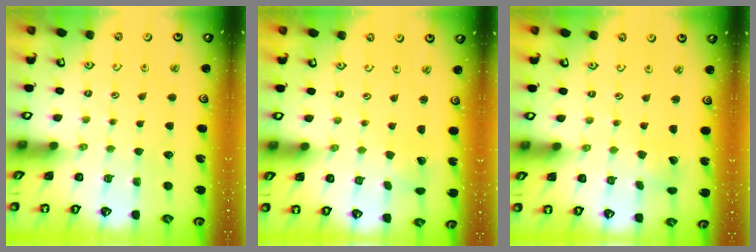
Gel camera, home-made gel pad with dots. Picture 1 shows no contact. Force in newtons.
{"total": 0.6, "press": 0.6, "slide": 0.1}
{"total": 2.6, "press": 2.6, "slide": 0.1}